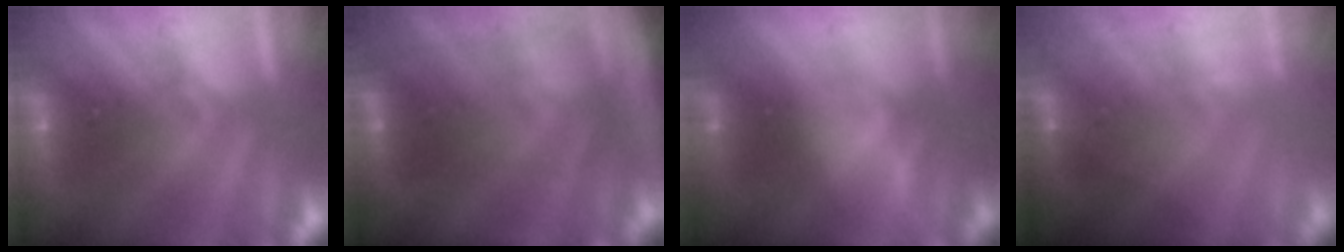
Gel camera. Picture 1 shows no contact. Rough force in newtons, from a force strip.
{"total": 7.6}
{"total": 2.9}
{"total": 1.2}